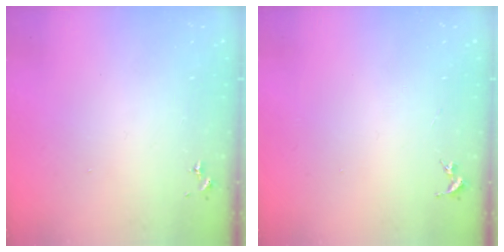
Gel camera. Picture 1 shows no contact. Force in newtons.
{"total": 0.0}